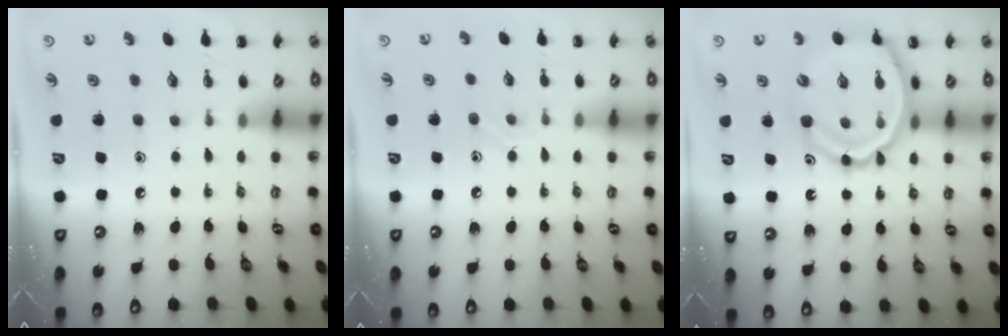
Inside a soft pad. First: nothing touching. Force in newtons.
{"total": 7.0, "press": 6.9, "slide": 1.2}
{"total": 16.2, "press": 15.9, "slide": 3.5}